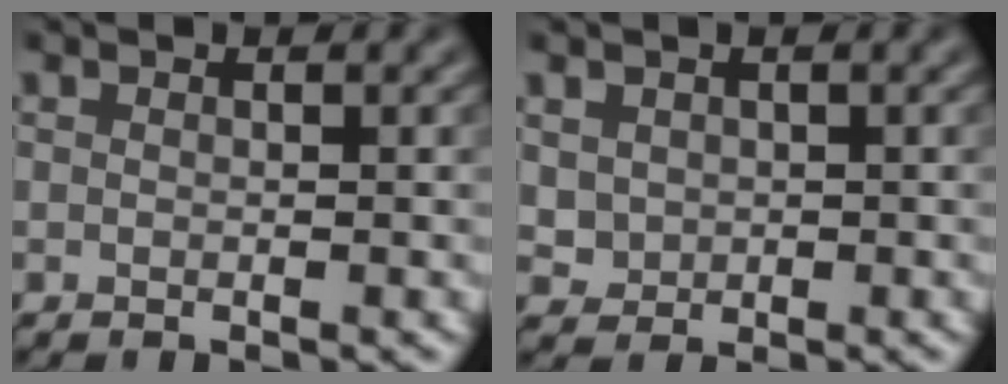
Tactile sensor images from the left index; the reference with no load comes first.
{"total": 1.7, "force": [0.4, 1.6, 0.6], "torque": [-0.015, -0.009, 0.019]}